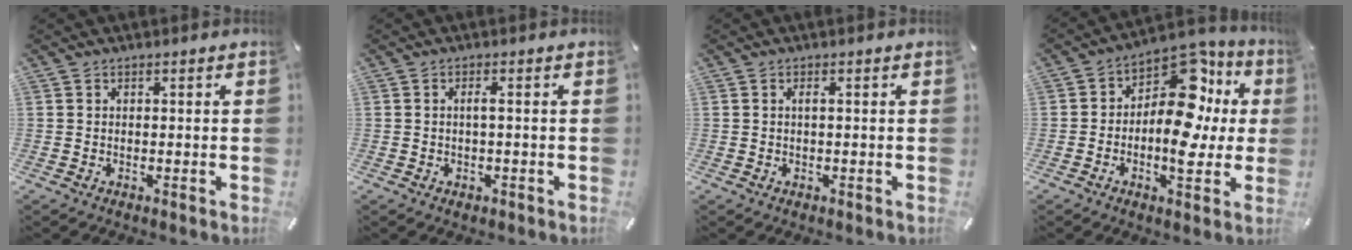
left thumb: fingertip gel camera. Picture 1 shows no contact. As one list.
[{"total": 2.0, "force": [-0.1, 0.7, 1.9], "torque": [-0.035, 0.003, -0.003]}, {"total": 1.1, "force": [0.0, 0.4, 1.1], "torque": [-0.020, 0.003, -0.001]}, {"total": 16.6, "force": [1.7, 10.2, 13.0], "torque": [-0.178, -0.021, 0.028]}]